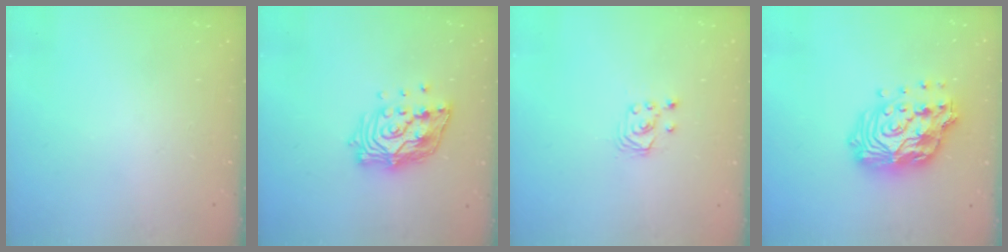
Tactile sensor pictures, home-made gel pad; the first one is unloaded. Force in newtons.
{"total": 14.3, "press": 14.1, "slide": 2.0}
{"total": 2.5, "press": 2.5, "slide": 0.3}
{"total": 18.7, "press": 18.6, "slide": 1.5}